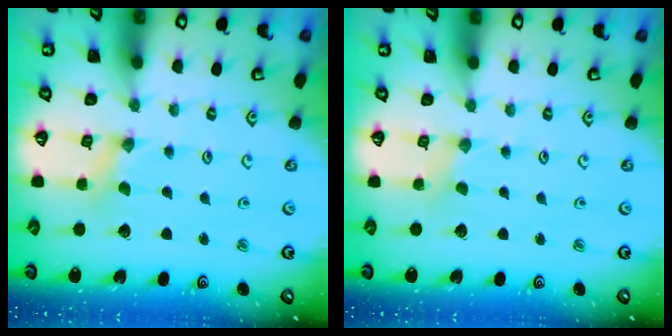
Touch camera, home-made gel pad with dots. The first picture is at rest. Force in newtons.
{"total": 0.6, "press": 0.6, "slide": 0.2}